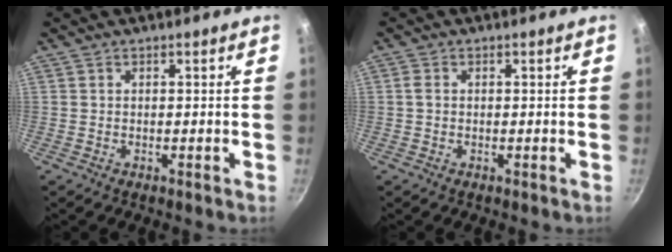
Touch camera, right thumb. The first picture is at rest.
{"total": 1.4, "force": [0.1, 1.1, 0.8], "torque": [-0.015, 0.005, -0.001]}